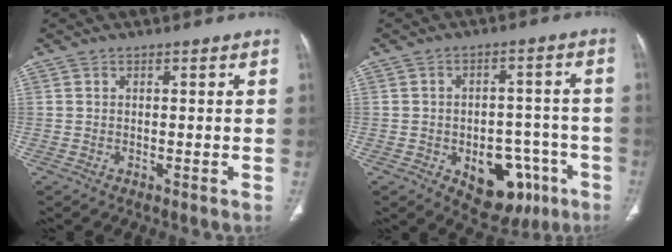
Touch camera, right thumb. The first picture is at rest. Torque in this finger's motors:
{"motor_torque": [5.01, 0.00, 0.88, -0.49, 0.02]}